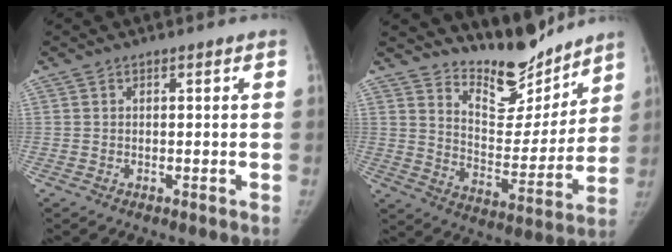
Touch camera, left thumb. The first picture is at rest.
{"total": 14.5, "force": [13.0, 4.9, 4.2], "torque": [-0.013, -0.113, 0.216]}